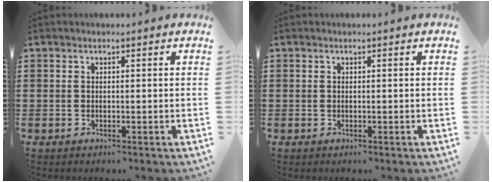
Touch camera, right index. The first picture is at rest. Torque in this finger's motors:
{"motor_torque": [-0.64, 1.50, 0.01, 0.00]}